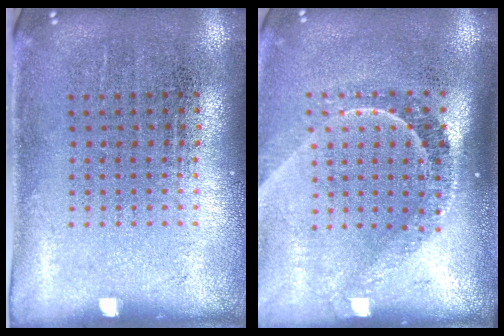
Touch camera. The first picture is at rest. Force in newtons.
{"total": 2.2, "press": 1.5, "slide": 1.5}